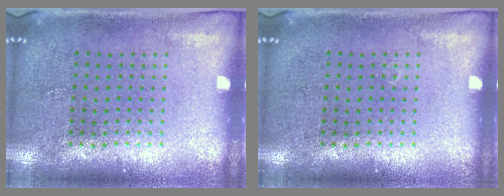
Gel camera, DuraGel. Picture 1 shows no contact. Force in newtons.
{"total": 0.0}